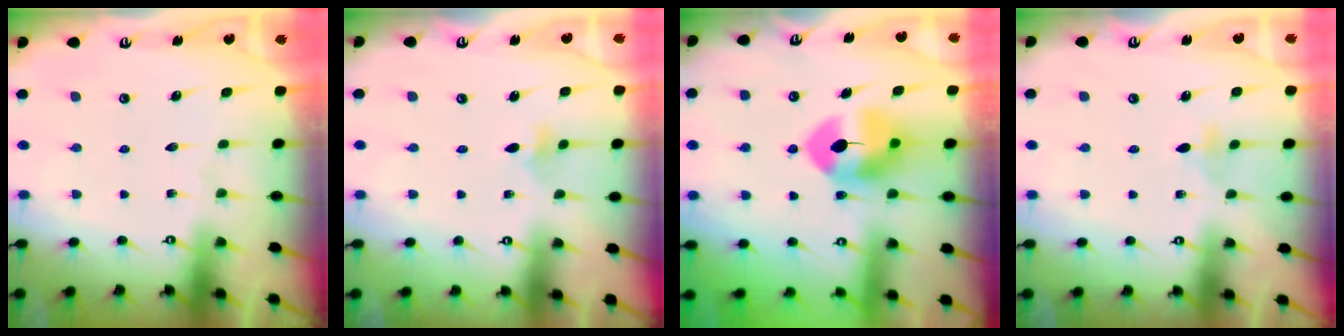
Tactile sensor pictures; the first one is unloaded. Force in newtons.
{"total": 2.6, "press": 2.6, "slide": 0.5}
{"total": 9.4, "press": 9.3, "slide": 1.1}
{"total": 3.7, "press": 3.6, "slide": 0.8}